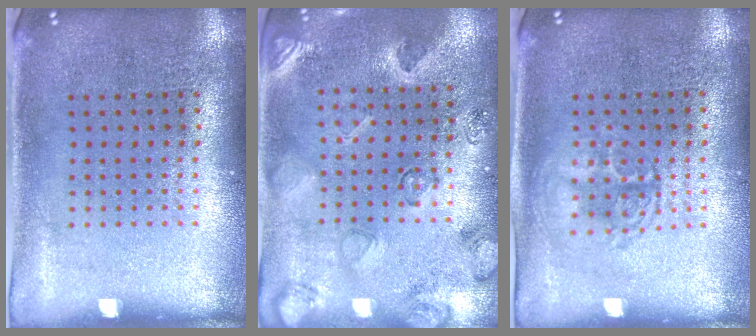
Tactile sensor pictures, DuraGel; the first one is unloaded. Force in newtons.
{"total": 2.3, "press": 1.9, "slide": 1.3}
{"total": 1.3, "press": 1.3, "slide": 0.2}